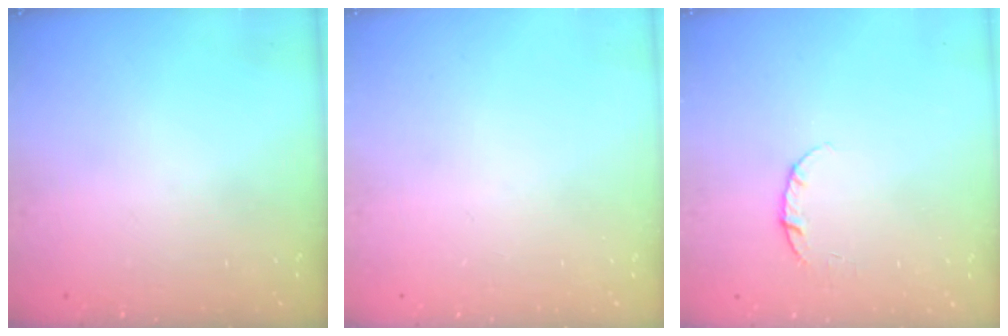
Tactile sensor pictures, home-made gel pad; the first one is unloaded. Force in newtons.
{"total": 0.0}
{"total": 3.8, "press": 3.8, "slide": 0.3}